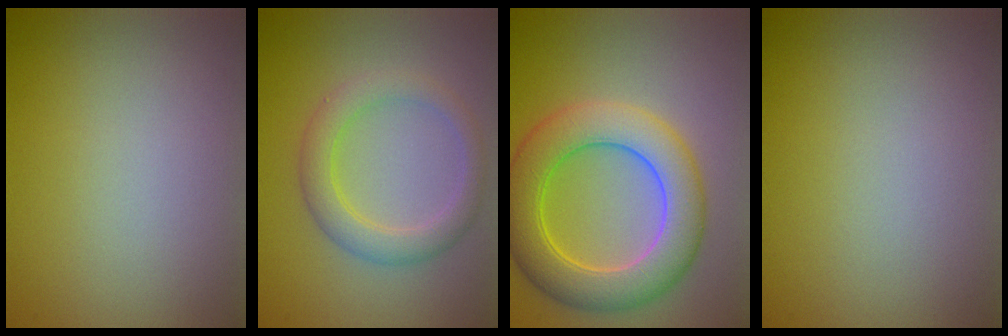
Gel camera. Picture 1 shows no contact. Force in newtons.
{"total": 3.2, "press": 3.2, "slide": 0.1}
{"total": 7.3, "press": 7.3, "slide": 0.2}
{"total": 0.0}